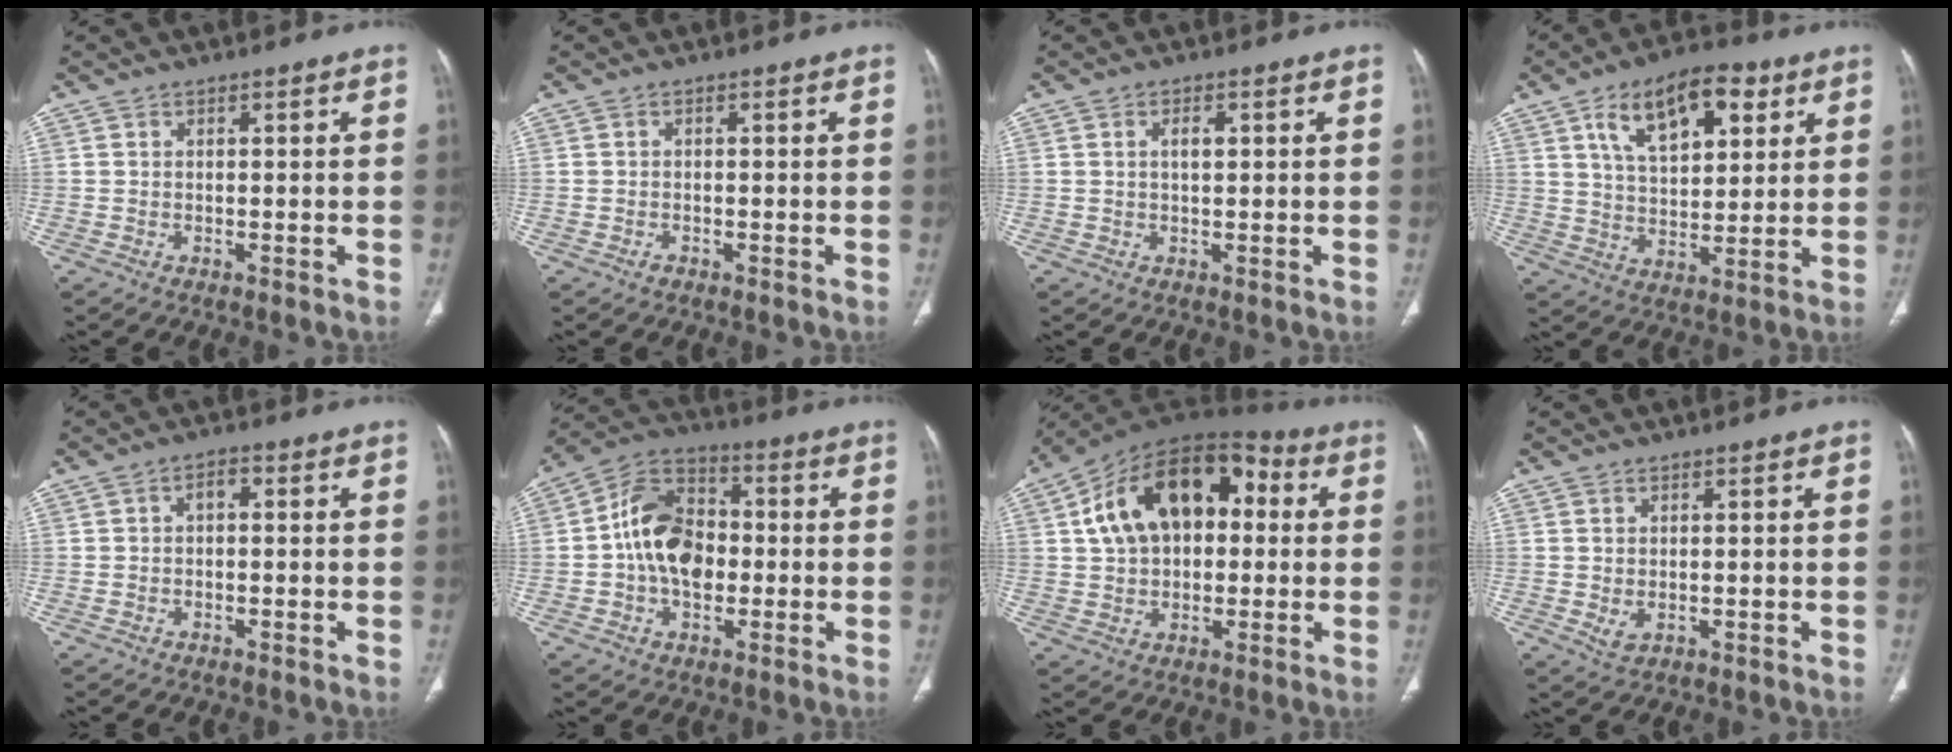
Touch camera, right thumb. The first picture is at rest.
{"total": 0.8, "force": [-0.5, 0.5, 0.3], "torque": [-0.005, 0.001, -0.010]}
{"total": 2.2, "force": [0.6, 1.1, 1.9], "torque": [-0.033, 0.001, 0.011]}
{"total": 15.3, "force": [6.8, 8.0, 11.1], "torque": [-0.145, -0.013, 0.114]}
{"total": 2.2, "force": [0.1, 1.4, 1.7], "torque": [-0.021, 0.011, -0.005]}
{"total": 13.9, "force": [-0.7, 9.8, 9.9], "torque": [-0.146, 0.032, -0.021]}
{"total": 20.3, "force": [3.8, 12.9, 15.2], "torque": [-0.225, 0.037, 0.053]}
{"total": 2.3, "force": [-0.1, 1.4, 1.8], "torque": [-0.036, -0.003, 0.006]}